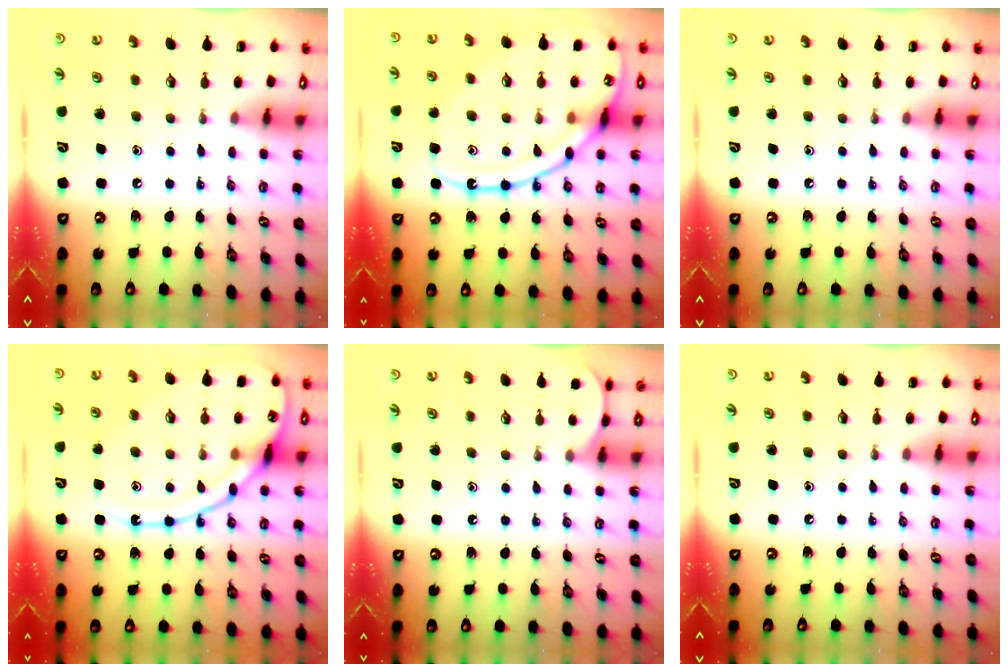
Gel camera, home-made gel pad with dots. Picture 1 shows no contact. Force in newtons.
{"total": 17.3, "press": 17.2, "slide": 1.6}
{"total": 0.0}
{"total": 16.0, "press": 16.0, "slide": 1.4}
{"total": 0.9, "press": 0.9, "slide": 0.2}
{"total": 0.0}